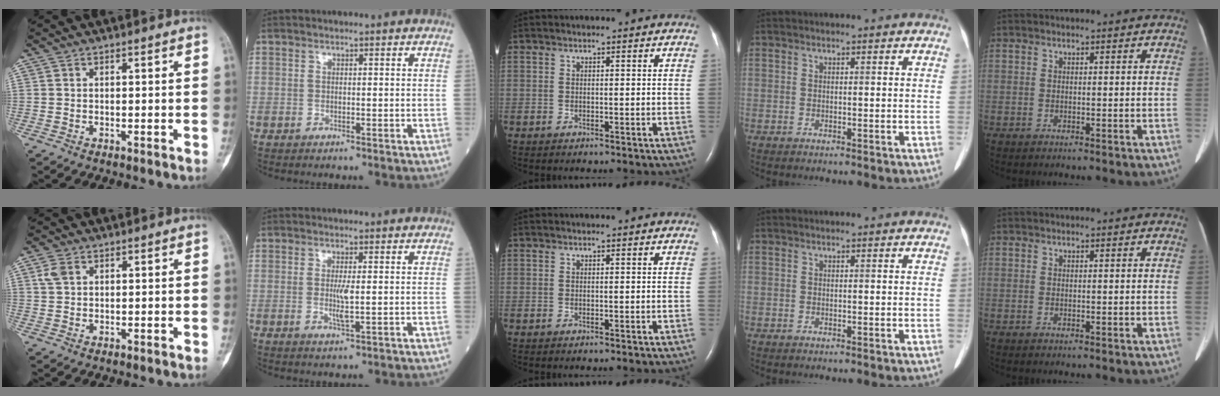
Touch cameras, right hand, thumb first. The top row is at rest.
{"thumb": {"total": 2.3, "force": [0.9, 1.6, 1.5], "torque": [-0.032, 0.007, 0.017]}, "index": {"total": 2.6, "force": [0.0, 0.2, 2.6], "torque": [-0.059, -0.005, 0.001]}}